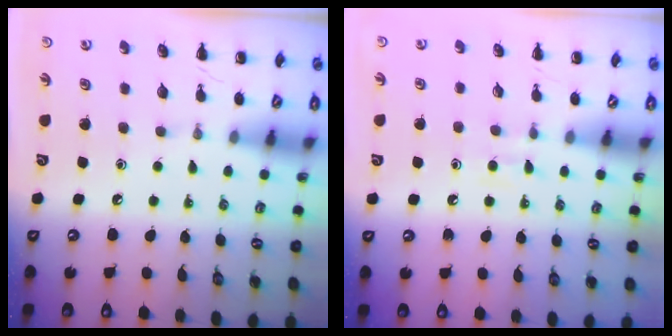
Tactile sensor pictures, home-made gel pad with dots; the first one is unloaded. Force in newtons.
{"total": 4.1, "press": 3.9, "slide": 1.5}